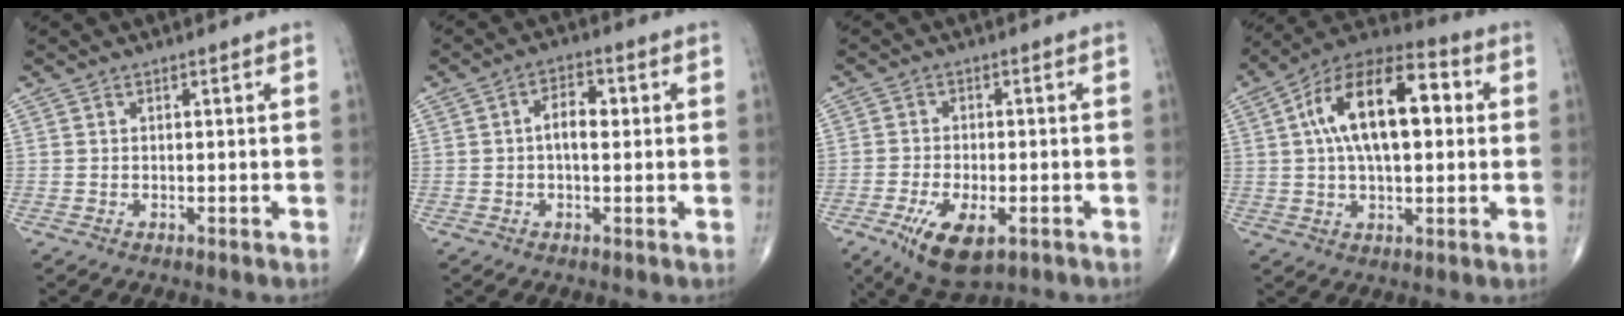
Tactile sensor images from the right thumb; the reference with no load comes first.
{"total": 5.0, "force": [0.3, 2.6, 4.2], "torque": [-0.067, 0.016, 0.000]}
{"total": 9.6, "force": [-4.2, 4.4, 7.4], "torque": [-0.130, -0.001, -0.065]}
{"total": 18.9, "force": [3.2, 9.2, 16.1], "torque": [-0.260, 0.032, 0.042]}